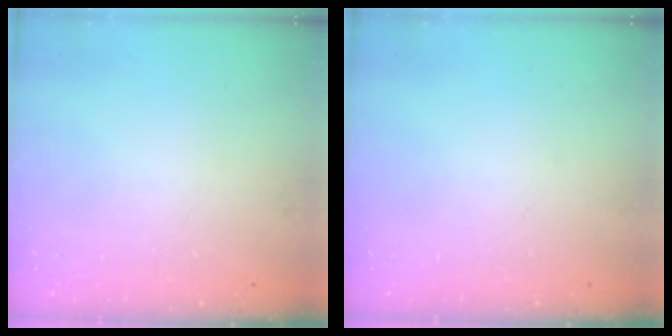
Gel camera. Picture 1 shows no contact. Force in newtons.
{"total": 0.0}